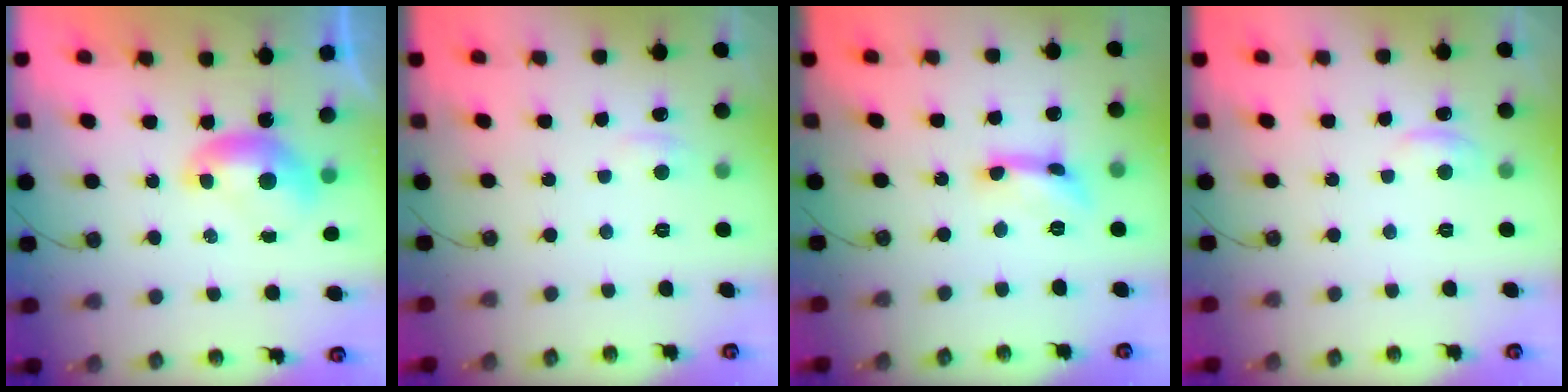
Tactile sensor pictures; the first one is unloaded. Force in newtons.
{"total": 2.3, "press": 2.2, "slide": 0.5}
{"total": 3.4, "press": 3.4, "slide": 0.2}
{"total": 0.9, "press": 0.2, "slide": 0.9}